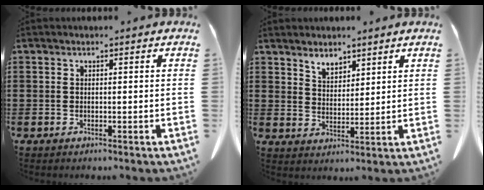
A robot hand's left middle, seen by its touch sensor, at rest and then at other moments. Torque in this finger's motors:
{"motor_torque": [0.22, 0.28, 0.09, 0.04]}